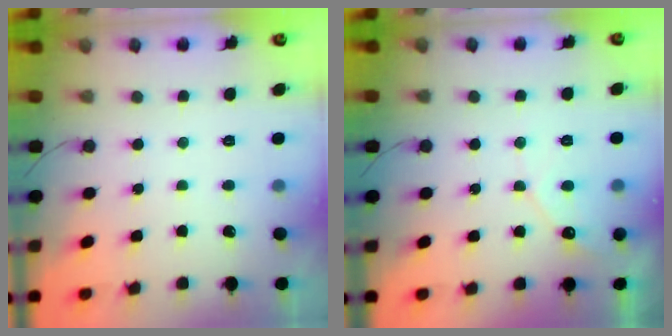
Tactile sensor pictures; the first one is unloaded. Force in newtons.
{"total": 5.5, "press": 5.5, "slide": 0.3}